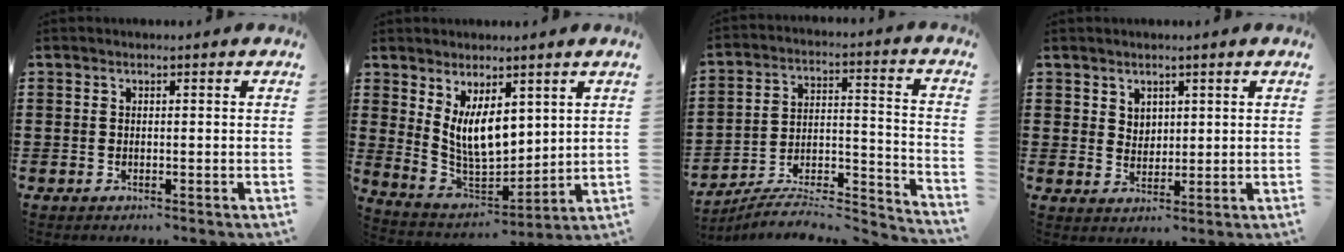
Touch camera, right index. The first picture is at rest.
{"total": 7.8, "force": [3.2, 4.0, 5.9], "torque": [-0.131, -0.015, 0.058]}
{"total": 6.6, "force": [-6.2, 1.1, 2.0], "torque": [-0.032, -0.003, -0.124]}
{"total": 2.8, "force": [1.9, 2.0, 0.4], "torque": [-0.014, 0.009, 0.035]}